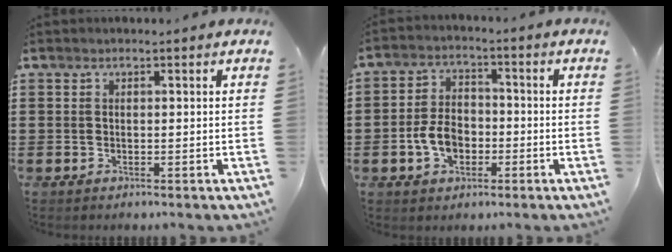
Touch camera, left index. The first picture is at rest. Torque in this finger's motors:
{"motor_torque": [0.86, 0.03, 0.51, 0.09]}